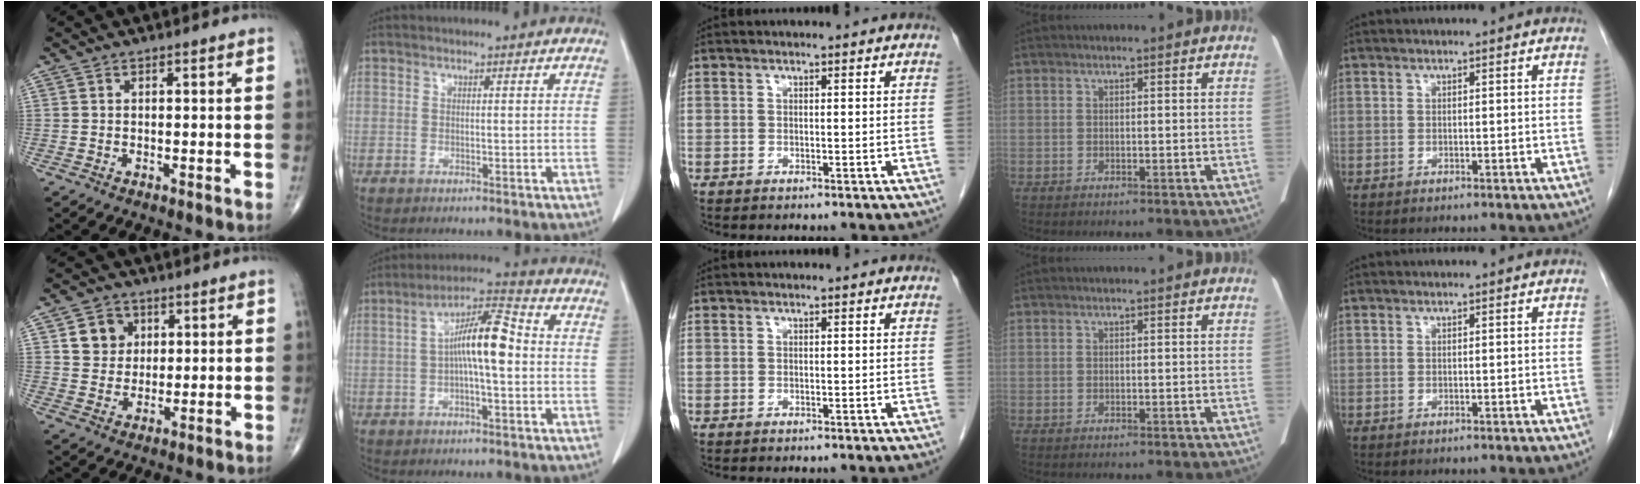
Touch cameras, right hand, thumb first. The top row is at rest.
{"thumb": {"total": 6.5, "force": [2.2, 5.7, 2.2], "torque": [-0.009, -0.006, 0.038]}, "index": {"total": 9.6, "force": [-0.1, 2.1, 9.4], "torque": [-0.171, 0.028, -0.008]}}